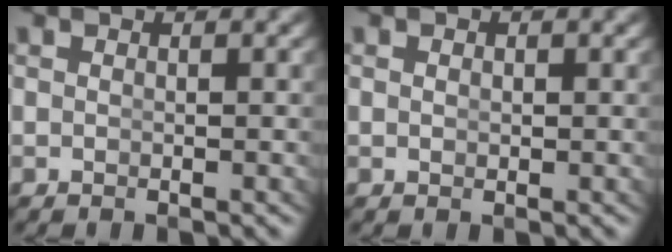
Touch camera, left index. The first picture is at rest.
{"total": 0.0}